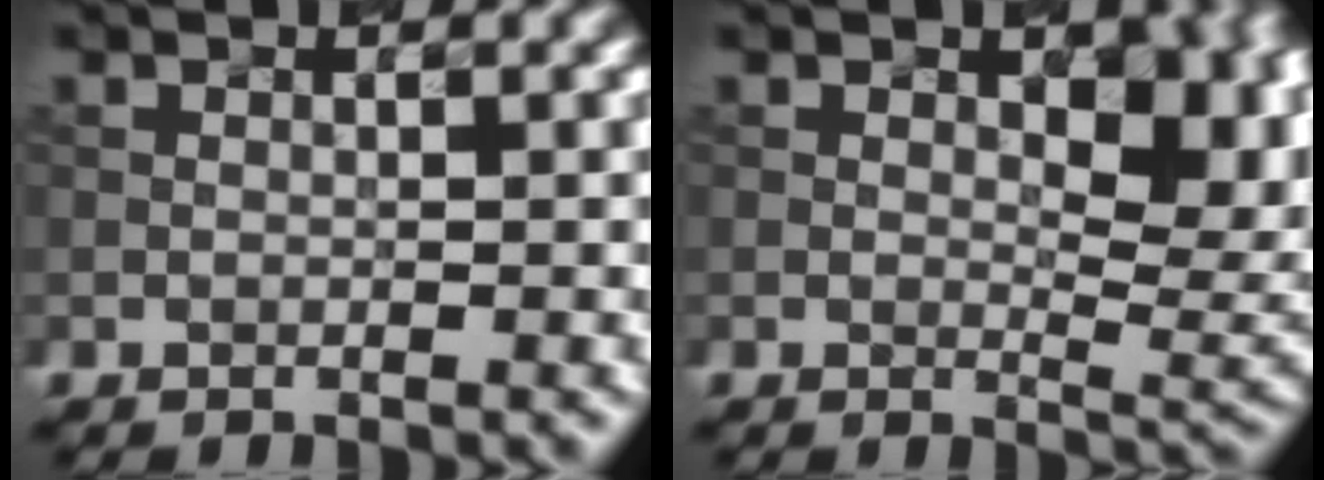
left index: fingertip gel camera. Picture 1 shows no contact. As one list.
[{"total": 7.2, "force": [1.8, 3.5, 6.0], "torque": [-0.080, -0.004, 0.038]}]